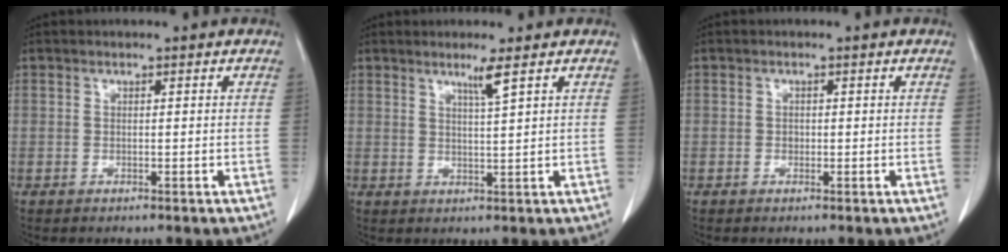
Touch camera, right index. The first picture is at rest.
{"total": 2.6, "force": [1.6, -0.8, 1.9], "torque": [-0.036, -0.009, 0.032]}
{"total": 0.6, "force": [0.0, 0.5, 0.3], "torque": [0.000, 0.004, 0.000]}